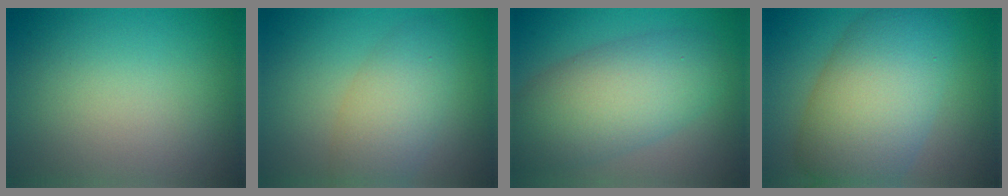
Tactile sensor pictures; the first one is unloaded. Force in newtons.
{"total": 4.6, "press": 4.6, "slide": 0.3}
{"total": 8.1, "press": 8.1, "slide": 0.3}
{"total": 10.6, "press": 10.6, "slide": 0.1}